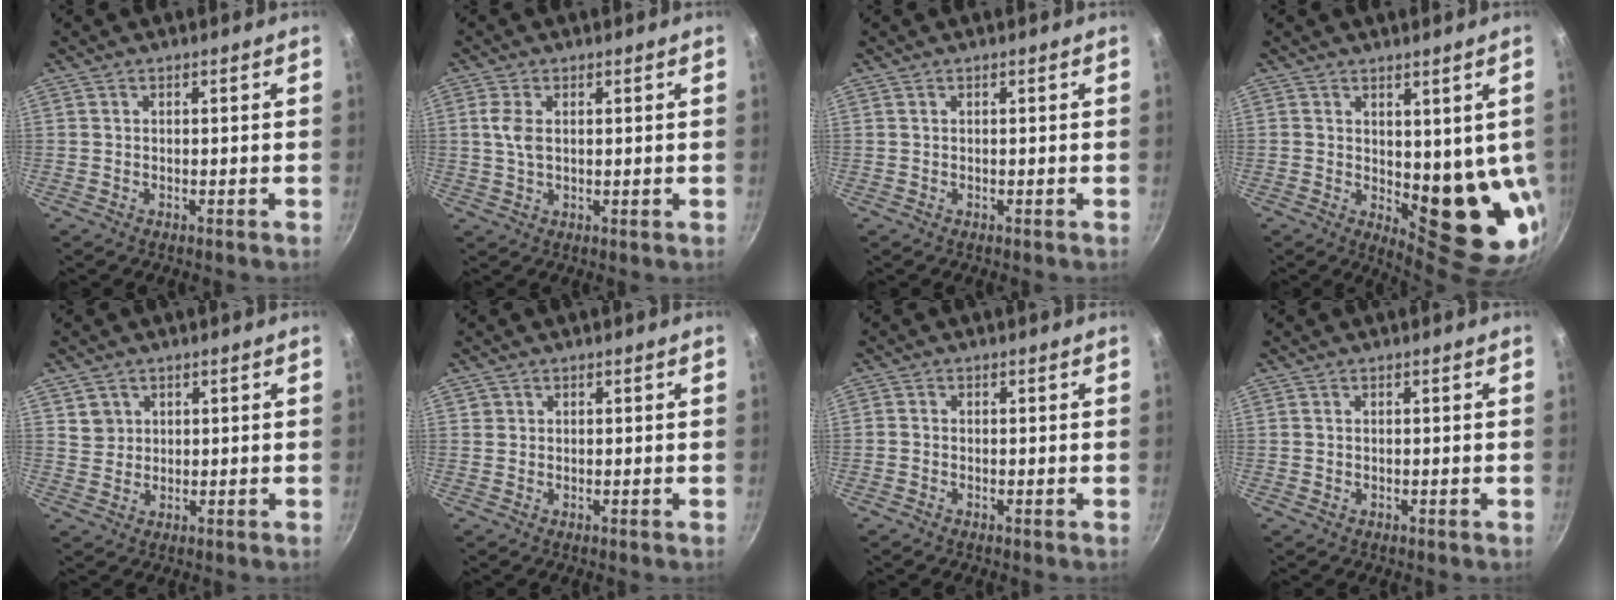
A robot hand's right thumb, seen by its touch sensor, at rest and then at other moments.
{"total": 3.9, "force": [0.9, 2.1, 3.1], "torque": [-0.065, 0.004, 0.018]}
{"total": 0.0}
{"total": 14.0, "force": [0.6, 6.8, 12.2], "torque": [-0.106, -0.032, 0.023]}
{"total": 3.1, "force": [1.3, 2.8, 0.6], "torque": [0.011, 0.005, 0.026]}
{"total": 0.7, "force": [0.2, 0.7, 0.1], "torque": [0.007, 0.005, 0.003]}
{"total": 0.9, "force": [-0.5, 0.6, 0.3], "torque": [-0.009, 0.002, -0.014]}
{"total": 0.0}